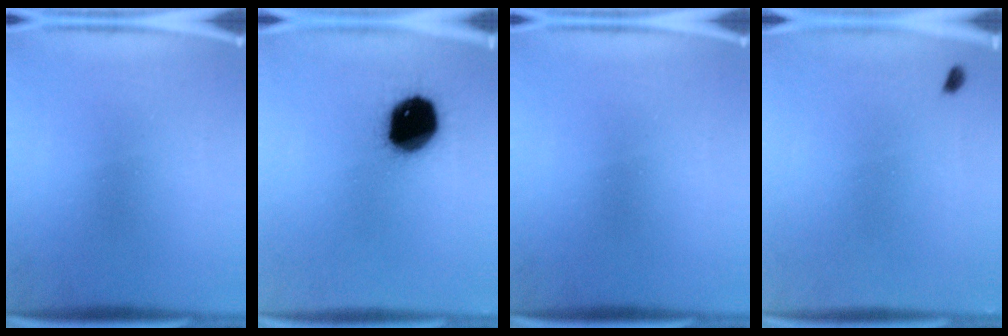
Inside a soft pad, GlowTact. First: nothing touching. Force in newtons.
{"total": 17.4}
{"total": 0.0}
{"total": 0.8}